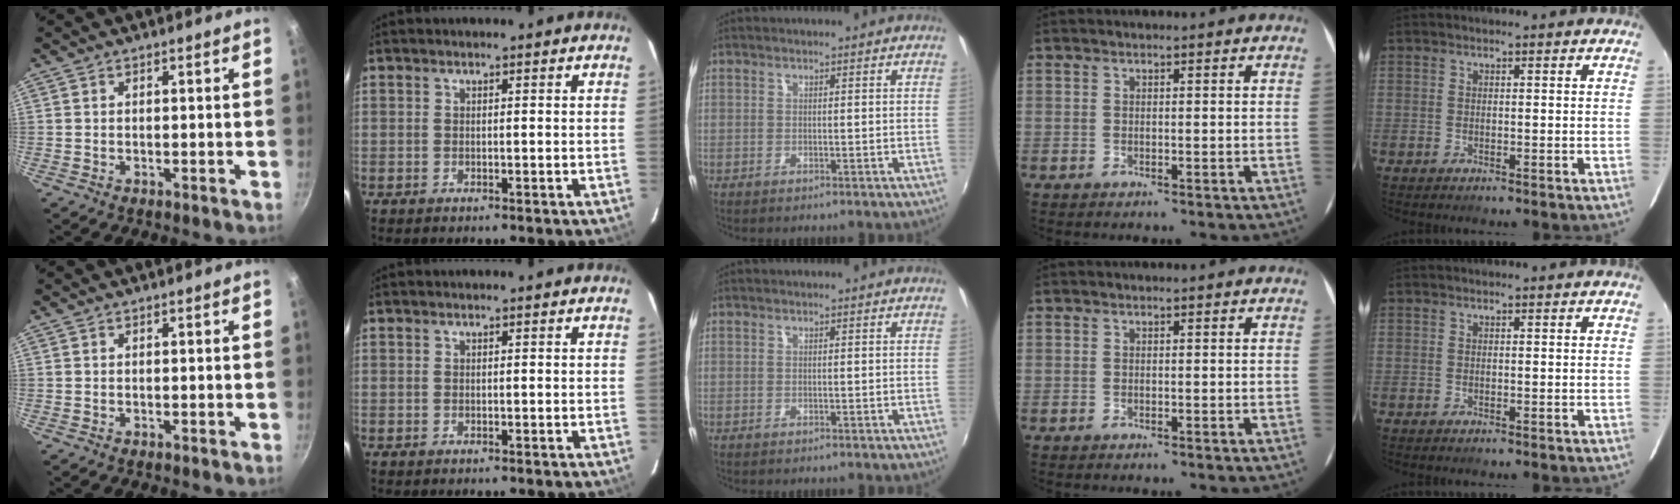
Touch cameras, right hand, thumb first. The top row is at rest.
{}